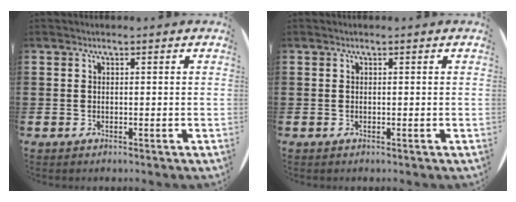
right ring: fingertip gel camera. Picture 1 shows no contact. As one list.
[{"total": 0.0}]